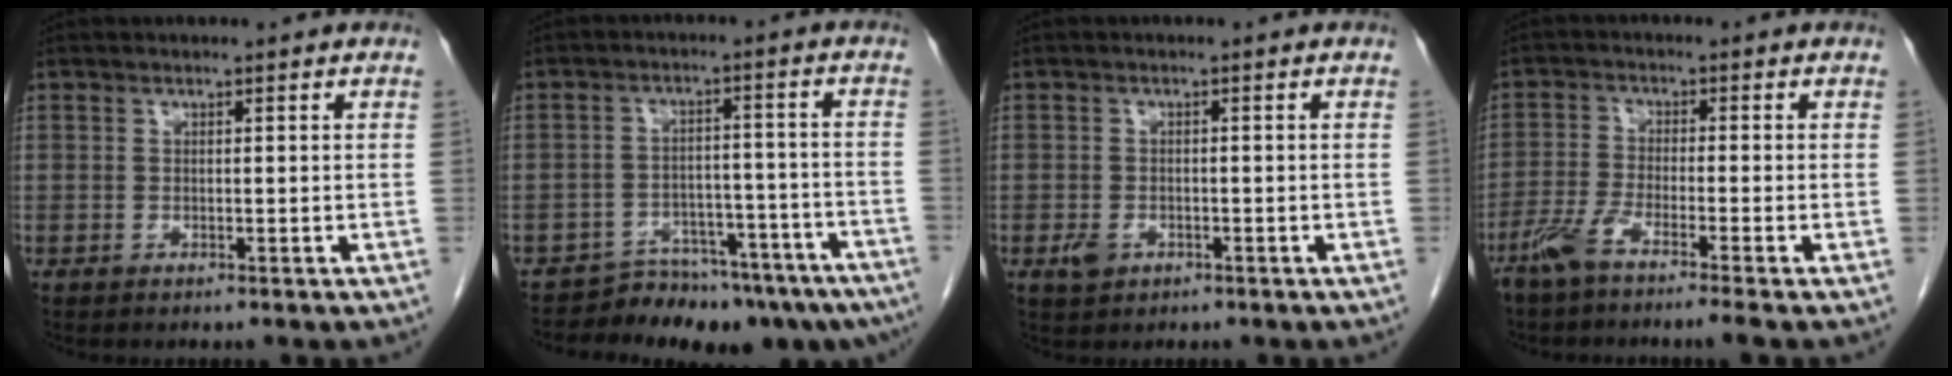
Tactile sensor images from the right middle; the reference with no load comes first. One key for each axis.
{"total": 13.0, "fx": -11.8, "fy": 4.4, "fz": 3.5, "tx": -0.017, "ty": 0.039, "tz": -0.153}
{"total": 2.3, "fx": -1.1, "fy": 1.6, "fz": 1.3, "tx": -0.026, "ty": 0.002, "tz": -0.011}
{"total": 5.4, "fx": -4.0, "fy": -0.6, "fz": 3.6, "tx": -0.073, "ty": -0.008, "tz": -0.085}